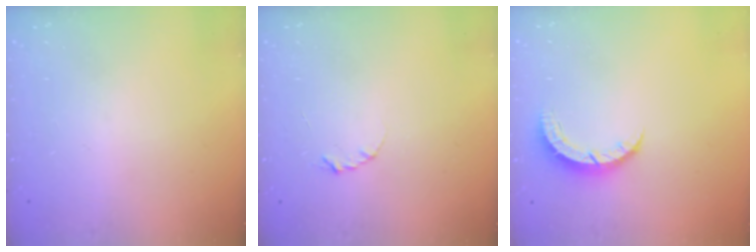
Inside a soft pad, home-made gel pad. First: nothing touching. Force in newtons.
{"total": 2.3, "press": 2.3, "slide": 0.4}
{"total": 4.4, "press": 4.4, "slide": 0.5}